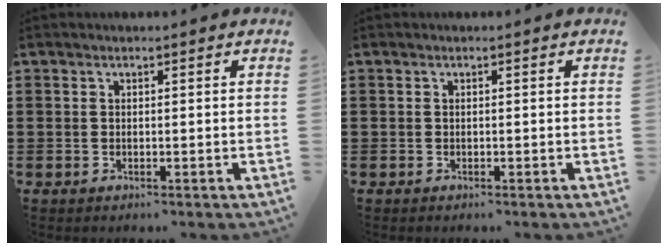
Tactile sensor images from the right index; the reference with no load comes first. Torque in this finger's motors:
{"motor_torque": [-0.03, 1.73, 0.03, 0.01]}